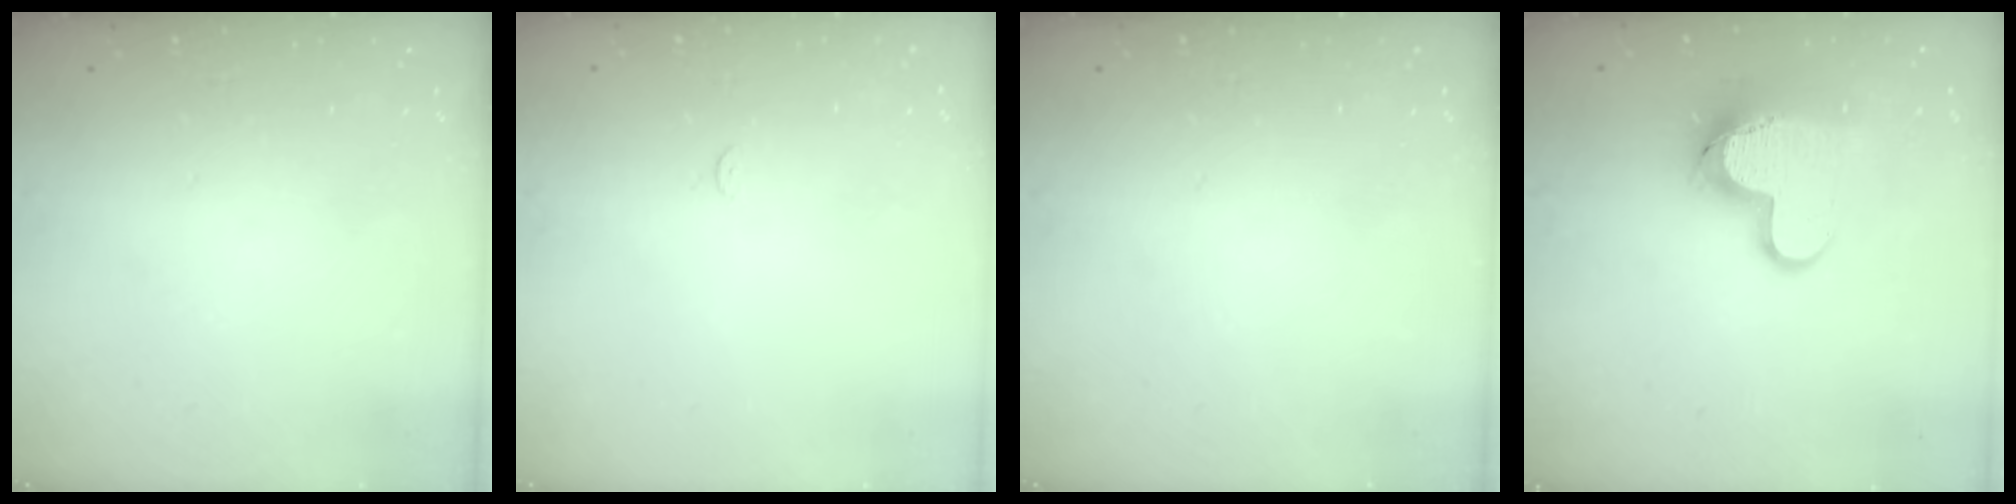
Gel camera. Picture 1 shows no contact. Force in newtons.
{"total": 2.3, "press": 2.3, "slide": 0.3}
{"total": 0.0}
{"total": 12.4, "press": 12.3, "slide": 1.2}